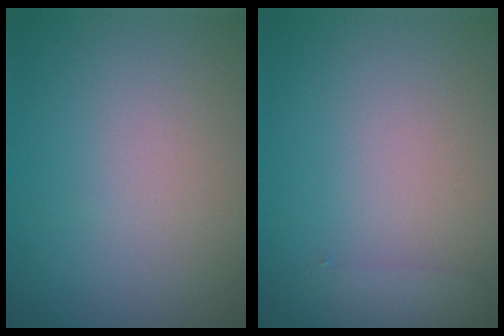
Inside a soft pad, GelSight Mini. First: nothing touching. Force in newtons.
{"total": 1.3, "press": 1.3, "slide": 0.1}